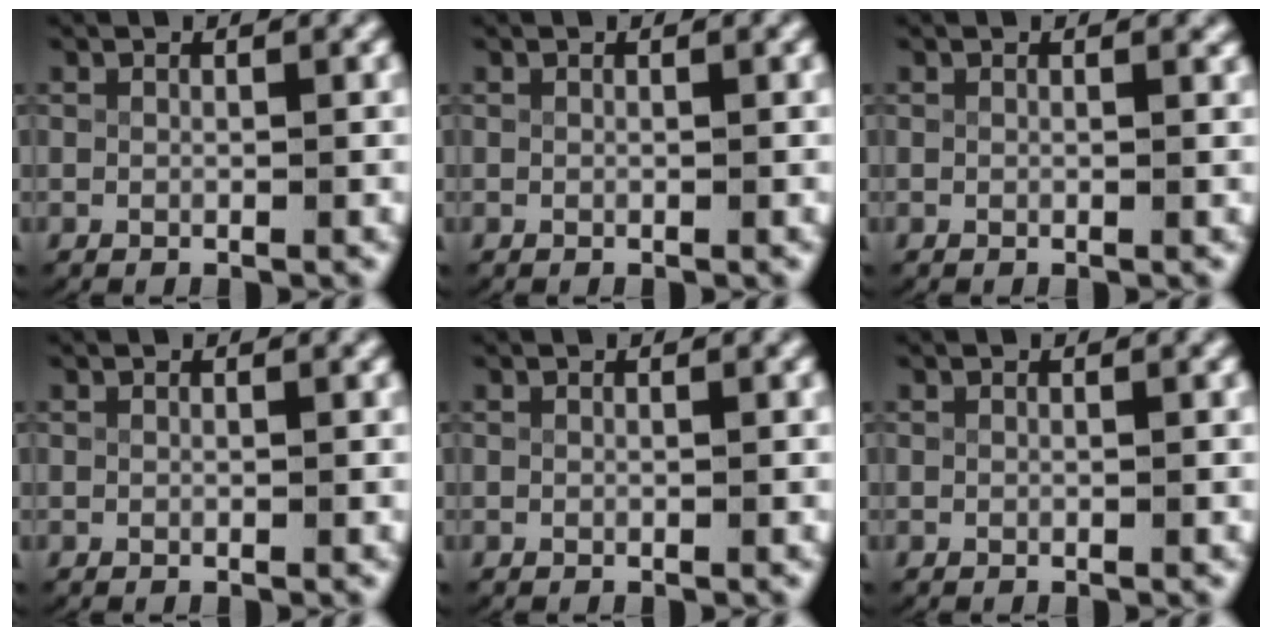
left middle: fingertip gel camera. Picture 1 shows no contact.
{"total": 0.0}
{"total": 0.6, "force": [0.5, 0.3, 0.2], "torque": [-0.003, 0.000, 0.006]}
{"total": 0.0}
{"total": 0.0}
{"total": 0.0}